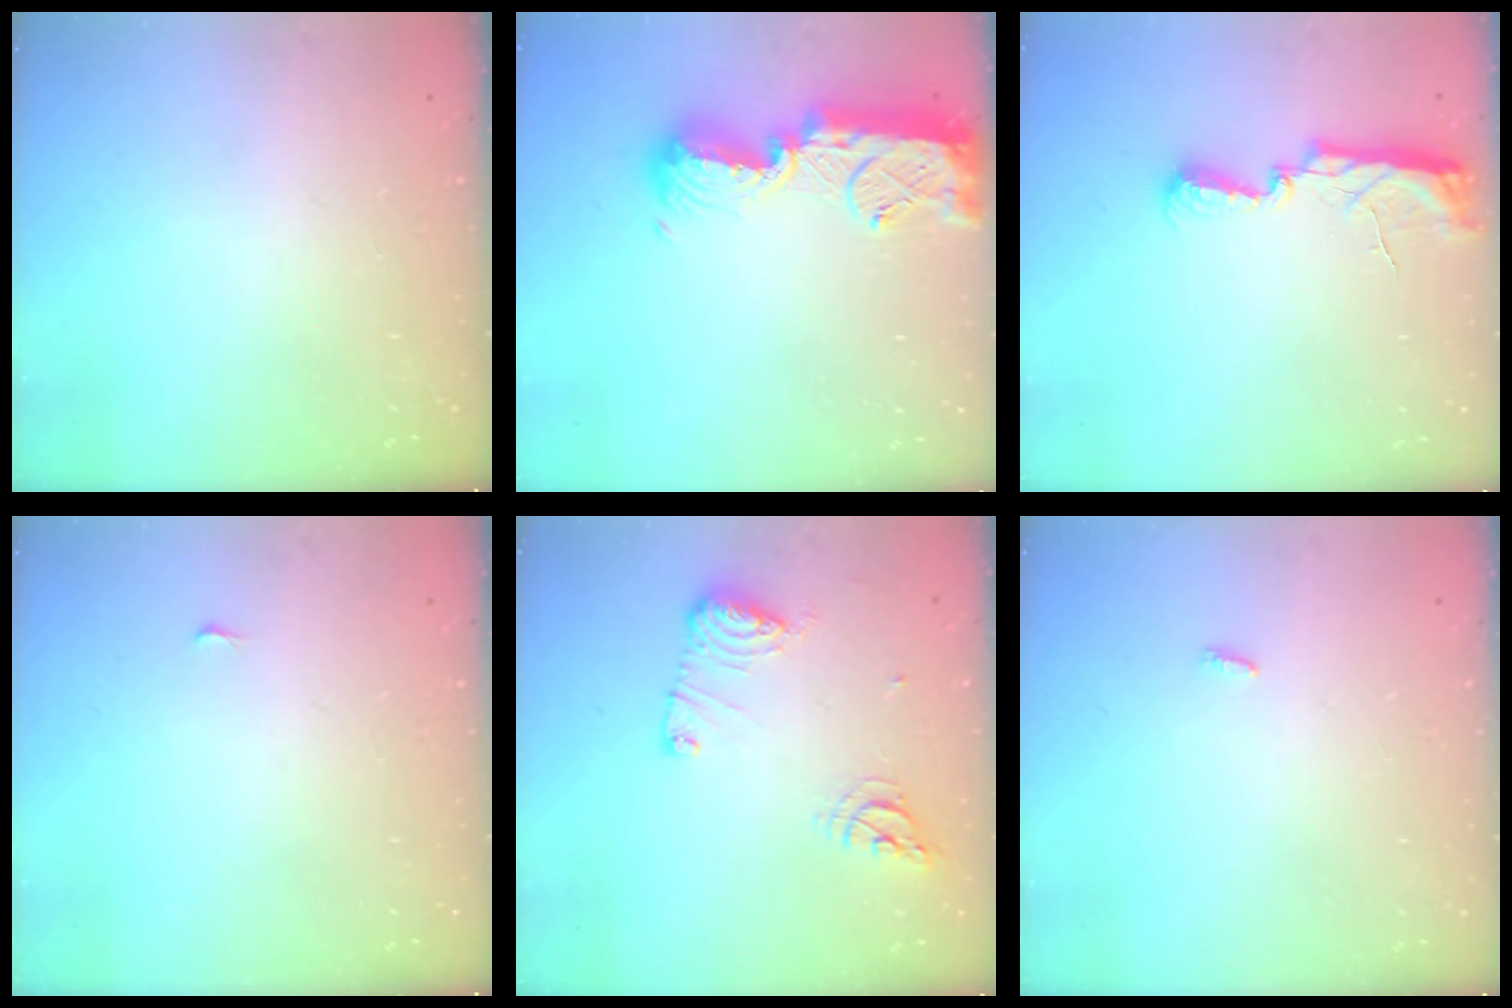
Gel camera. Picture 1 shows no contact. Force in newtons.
{"total": 15.4, "press": 15.3, "slide": 1.4}
{"total": 8.9, "press": 8.2, "slide": 3.4}
{"total": 6.7, "press": 2.3, "slide": 6.3}
{"total": 11.6, "press": 11.6, "slide": 1.1}
{"total": 2.3, "press": 2.3, "slide": 0.3}